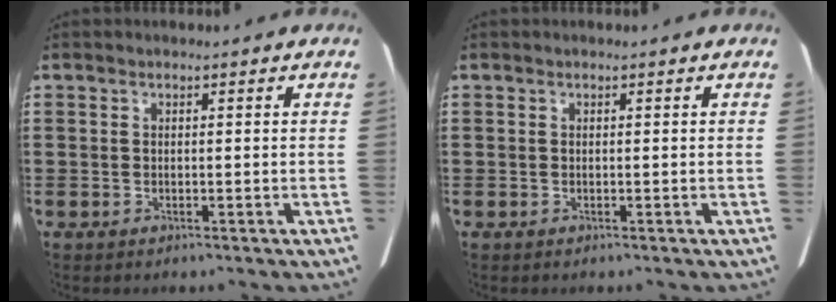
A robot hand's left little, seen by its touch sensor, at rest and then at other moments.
{"total": 0.0}